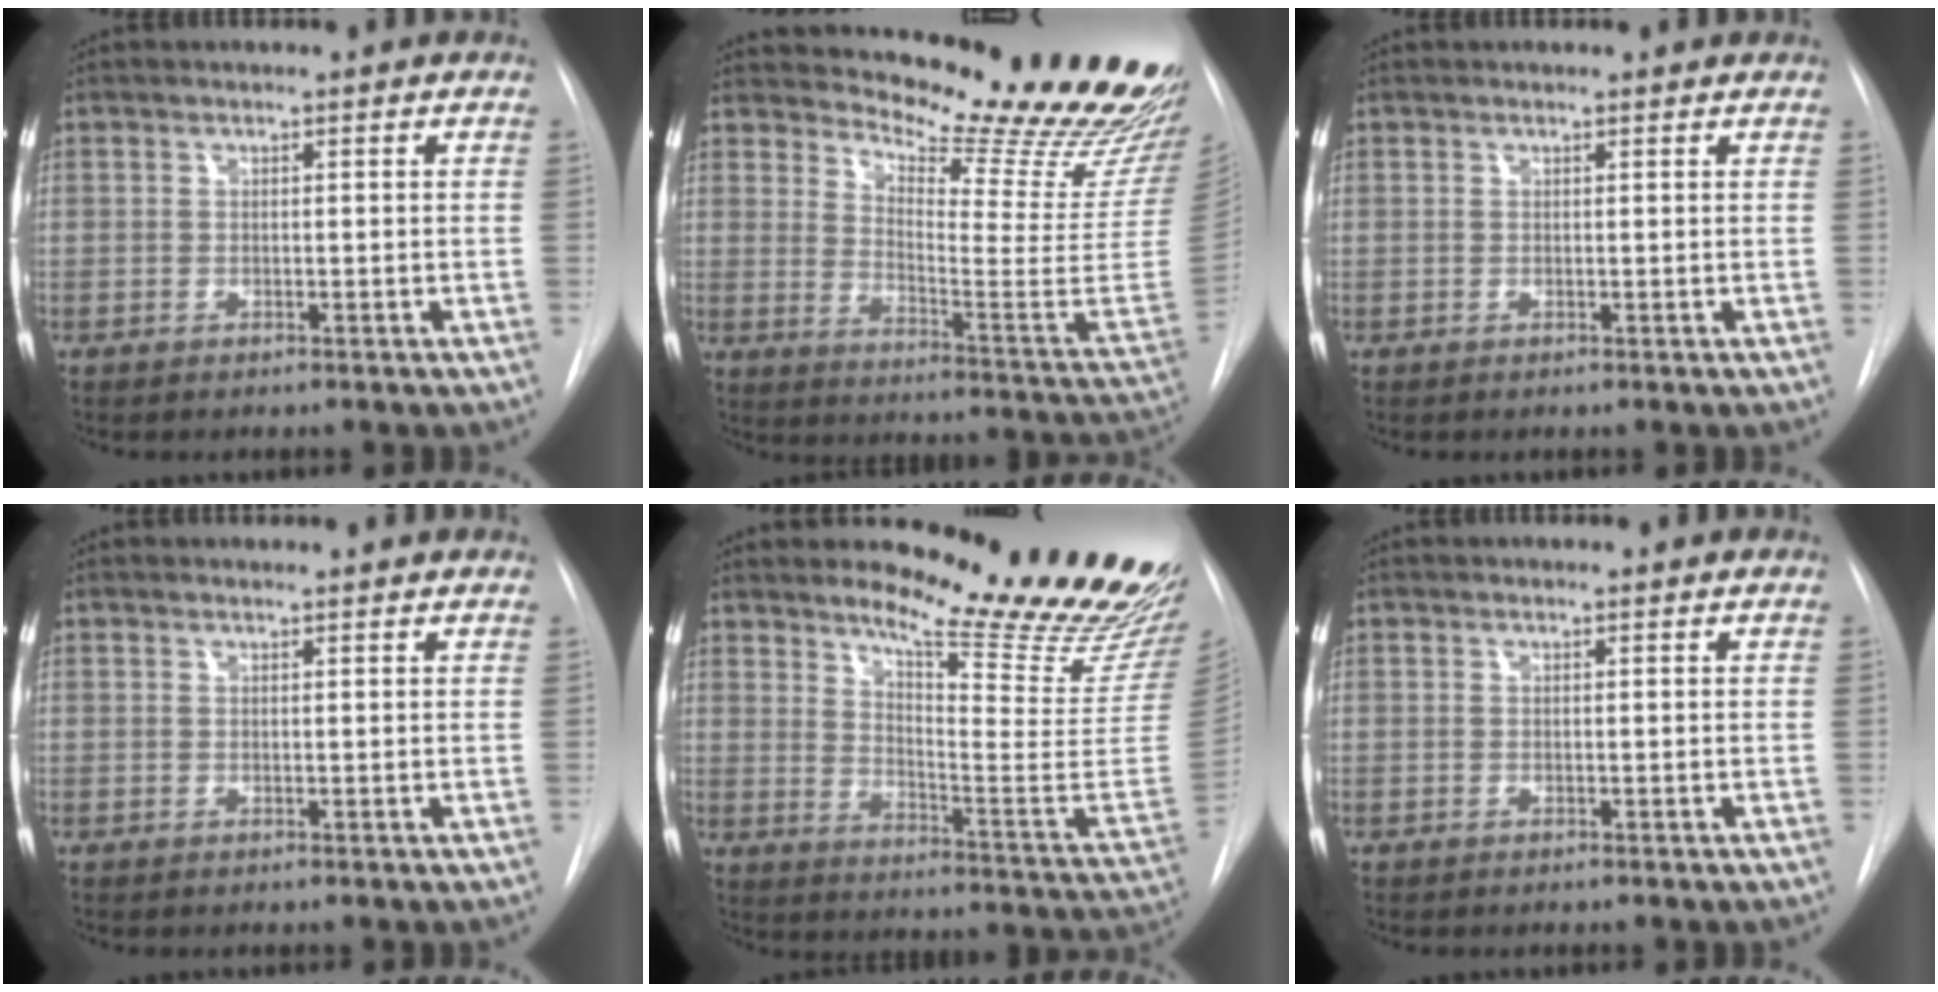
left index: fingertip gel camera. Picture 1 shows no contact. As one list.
[{"total": 25.6, "force": [22.8, 3.4, 11.1], "torque": [-0.161, -0.138, 0.276]}, {"total": 1.5, "force": [1.5, 0.4, 0.3], "torque": [-0.014, 0.012, 0.014]}, {"total": 3.5, "force": [3.4, 0.5, 0.8], "torque": [-0.017, 0.015, 0.035]}, {"total": 23.0, "force": [20.3, 0.7, 10.7], "torque": [-0.153, -0.142, 0.257]}, {"total": 1.3, "force": [1.2, 0.3, 0.2], "torque": [-0.013, 0.010, 0.011]}]